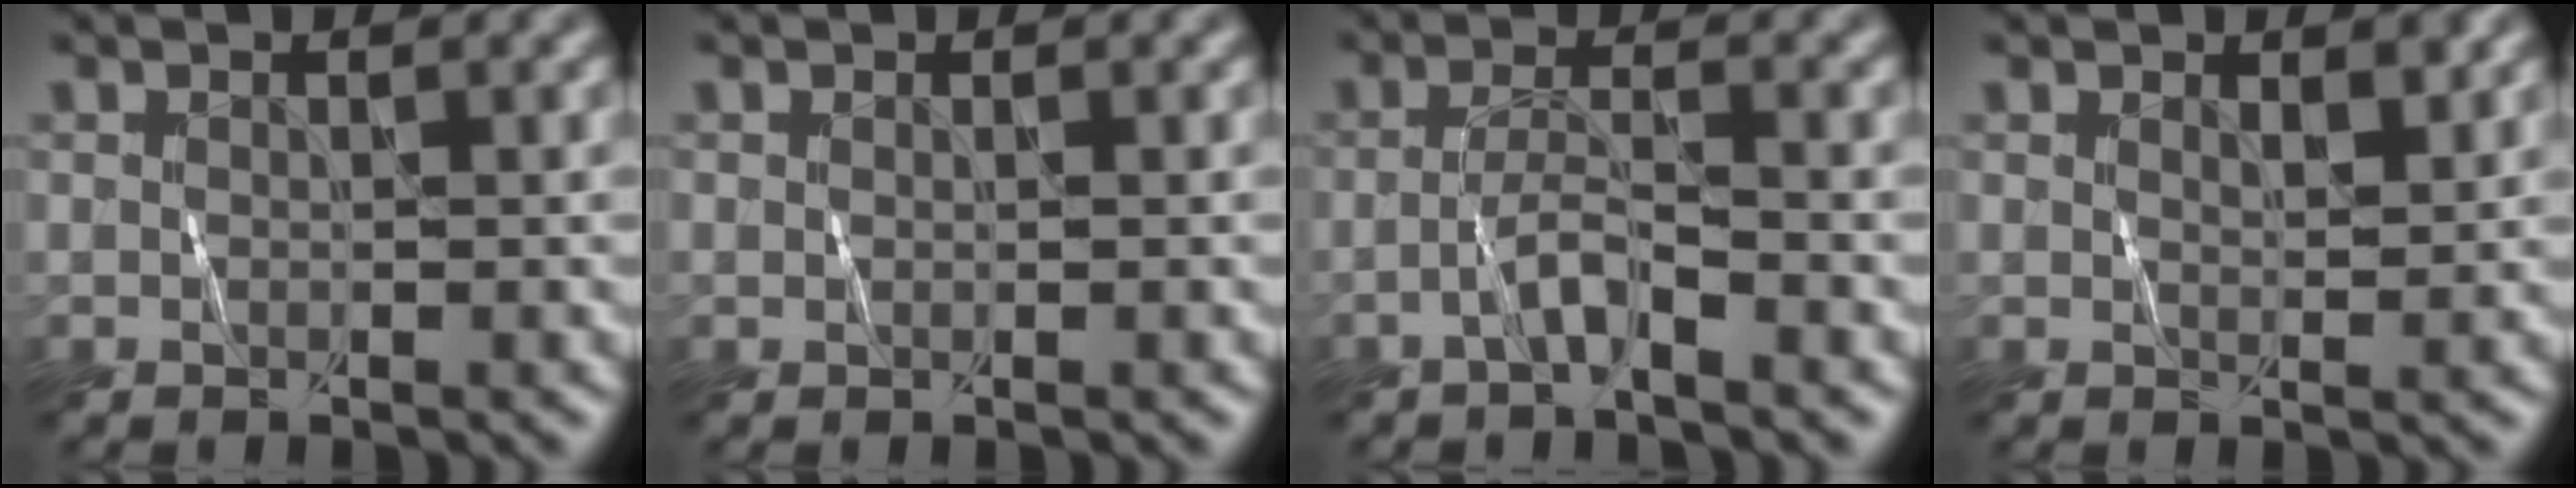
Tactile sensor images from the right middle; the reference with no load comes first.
{"total": 0.0}
{"total": 2.3, "force": [-1.4, 0.2, 1.8], "torque": [-0.032, 0.012, -0.033]}
{"total": 1.2, "force": [0.9, 0.4, 0.7], "torque": [-0.008, -0.002, 0.017]}